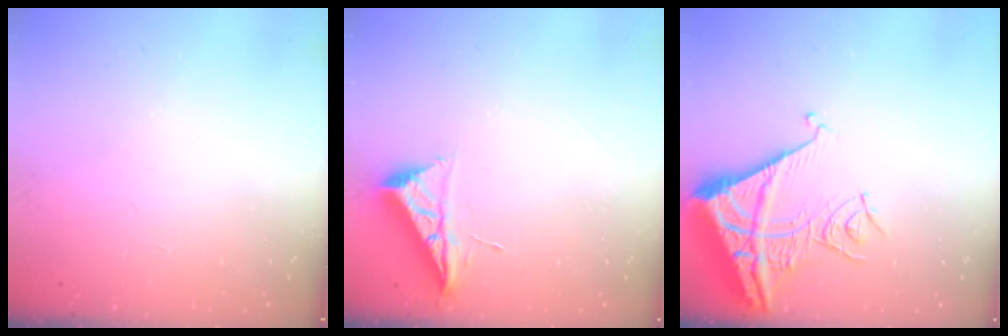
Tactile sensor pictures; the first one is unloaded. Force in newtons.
{"total": 6.8, "press": 6.7, "slide": 0.7}
{"total": 12.2, "press": 12.1, "slide": 1.5}